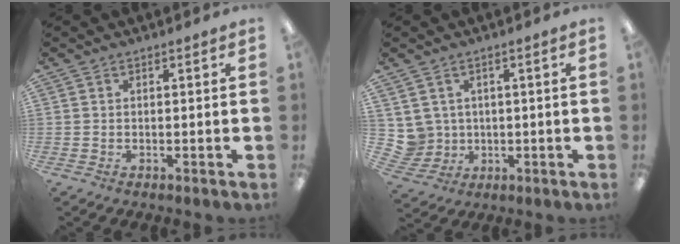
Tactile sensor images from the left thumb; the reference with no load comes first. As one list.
[{"total": 5.1, "force": [1.9, 4.7, 0.4], "torque": [-0.027, -0.006, 0.040]}]